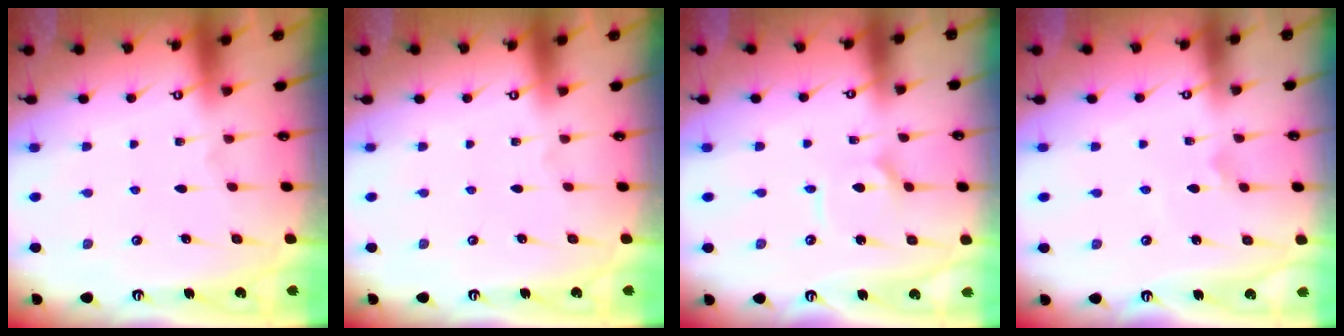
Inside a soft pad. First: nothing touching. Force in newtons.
{"total": 0.0}
{"total": 3.3, "press": 3.3, "slide": 0.4}
{"total": 1.9, "press": 1.9, "slide": 0.1}